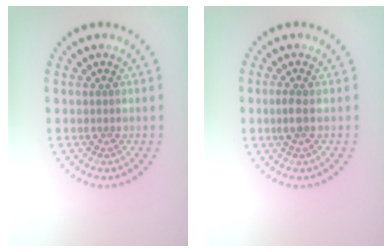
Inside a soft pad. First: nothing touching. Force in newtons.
{"total": 1.2, "press": 1.1, "slide": 0.4}